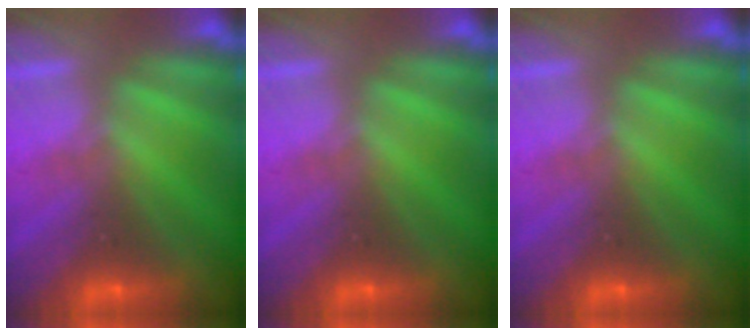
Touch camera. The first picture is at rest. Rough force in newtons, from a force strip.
{"total": 0.0}
{"total": 0.0}